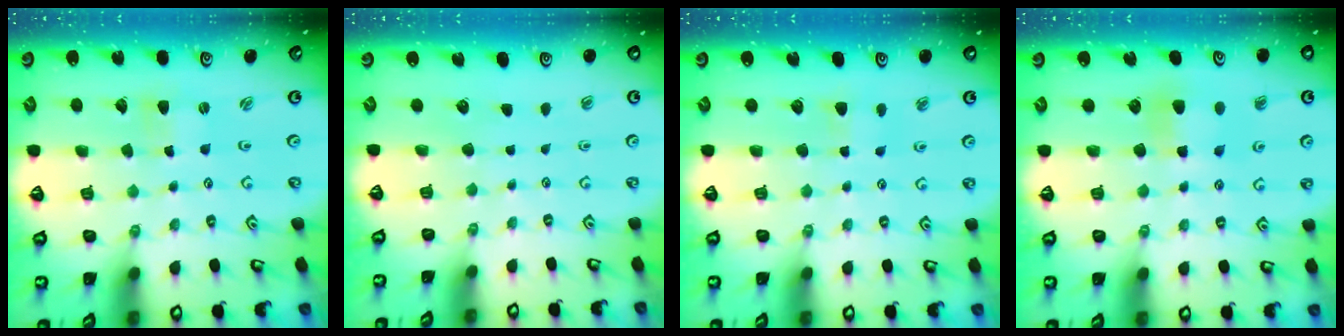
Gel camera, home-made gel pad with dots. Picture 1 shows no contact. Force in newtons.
{"total": 0.0}
{"total": 3.5, "press": 3.4, "slide": 0.5}
{"total": 5.9, "press": 5.9, "slide": 0.3}